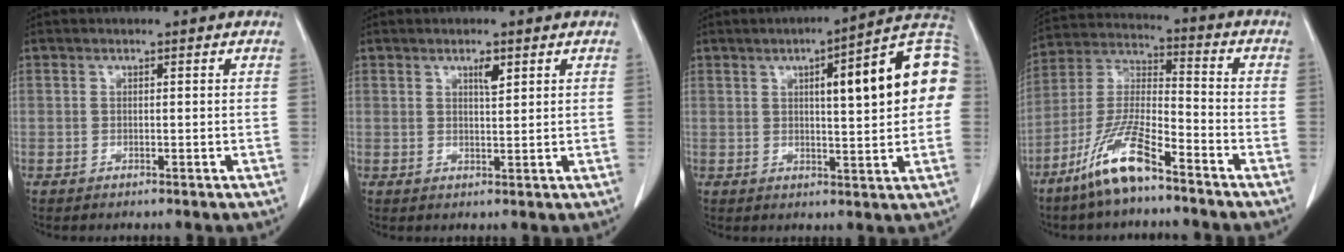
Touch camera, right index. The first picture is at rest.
{"total": 2.1, "force": [1.2, 0.5, 1.7], "torque": [-0.029, -0.003, 0.021]}
{"total": 15.3, "force": [2.8, 2.7, 14.8], "torque": [-0.194, 0.034, 0.032]}
{"total": 11.8, "force": [-8.0, 1.8, 8.5], "torque": [-0.183, -0.015, -0.159]}